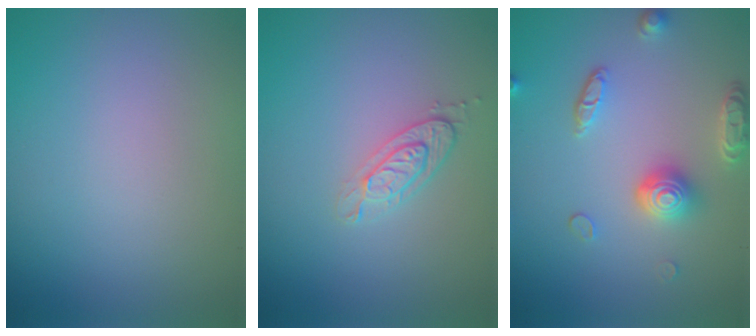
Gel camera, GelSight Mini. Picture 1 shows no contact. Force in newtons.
{"total": 2.1, "press": 1.8, "slide": 1.1}
{"total": 4.4, "press": 3.6, "slide": 2.5}